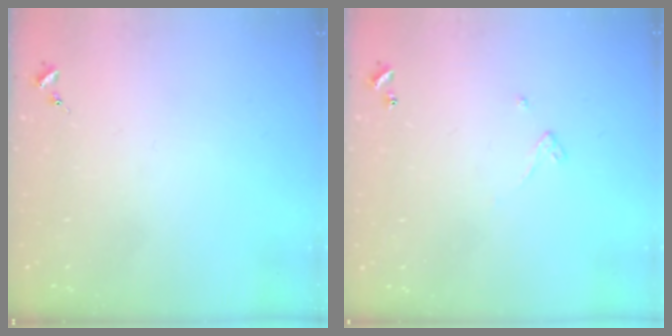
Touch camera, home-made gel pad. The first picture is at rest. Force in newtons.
{"total": 2.4, "press": 2.4, "slide": 0.2}